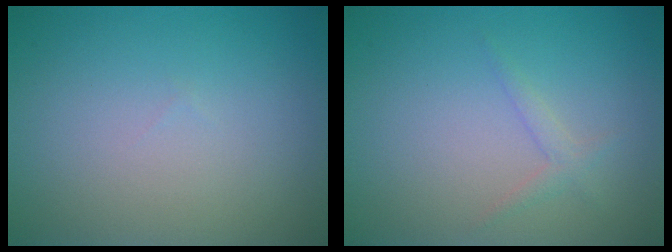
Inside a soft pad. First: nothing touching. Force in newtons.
{"total": 1.1, "press": 1.1, "slide": 0.1}